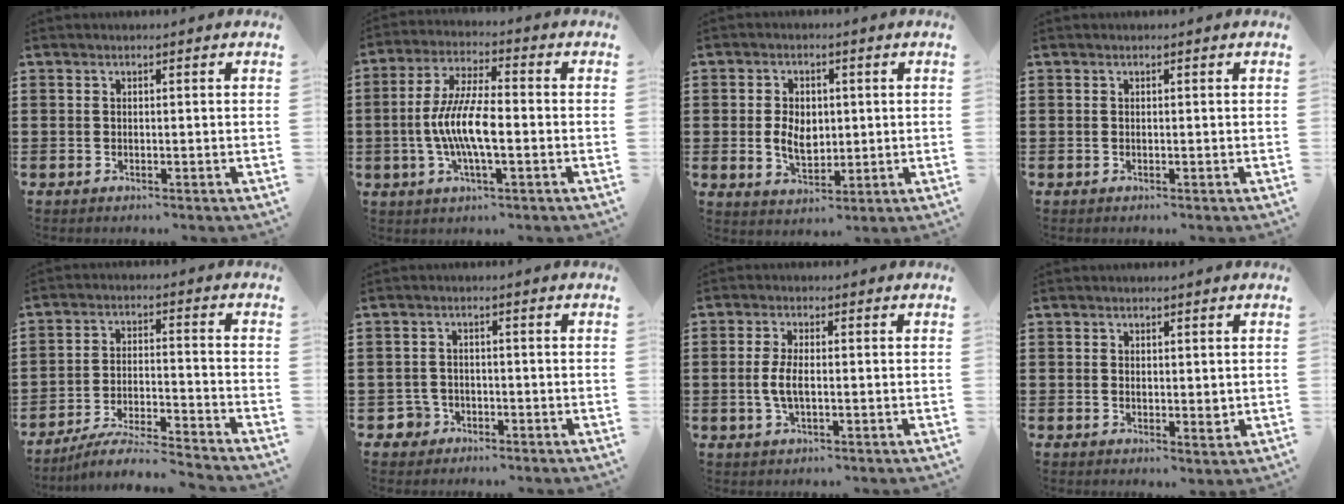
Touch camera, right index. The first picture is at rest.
{"total": 8.6, "force": [-1.6, 2.3, 8.2], "torque": [-0.176, -0.009, -0.036]}
{"total": 5.3, "force": [0.1, 3.7, 3.8], "torque": [-0.078, 0.007, -0.004]}
{"total": 0.0}
{"total": 6.2, "force": [-5.9, -0.2, 2.0], "torque": [-0.041, -0.001, -0.115]}
{"total": 2.4, "force": [-1.5, 1.7, 0.5], "torque": [-0.020, 0.000, -0.035]}
{"total": 3.8, "force": [-0.4, 1.4, 3.6], "torque": [-0.086, -0.007, -0.014]}
{"total": 1.7, "force": [0.5, 0.9, 1.3], "torque": [-0.017, -0.002, 0.009]}